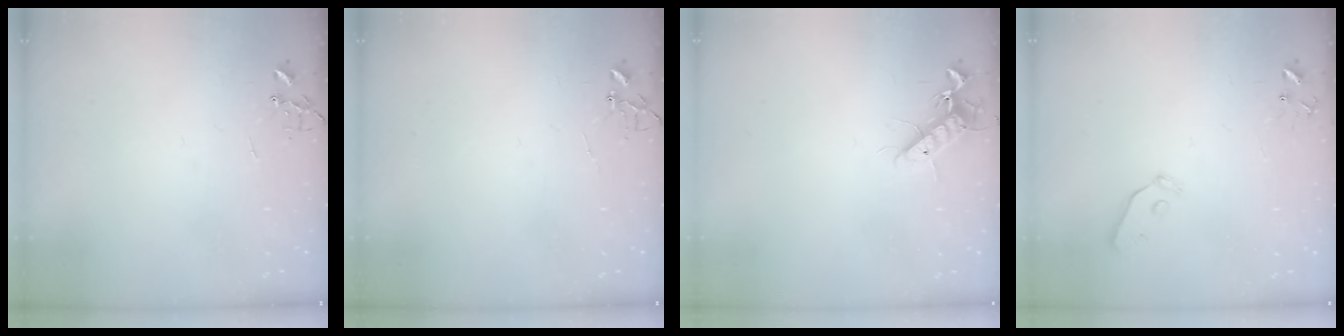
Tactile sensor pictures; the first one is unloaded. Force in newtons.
{"total": 4.3, "press": 4.3, "slide": 0.3}
{"total": 11.0, "press": 10.9, "slide": 1.9}
{"total": 5.7, "press": 5.7, "slide": 0.4}